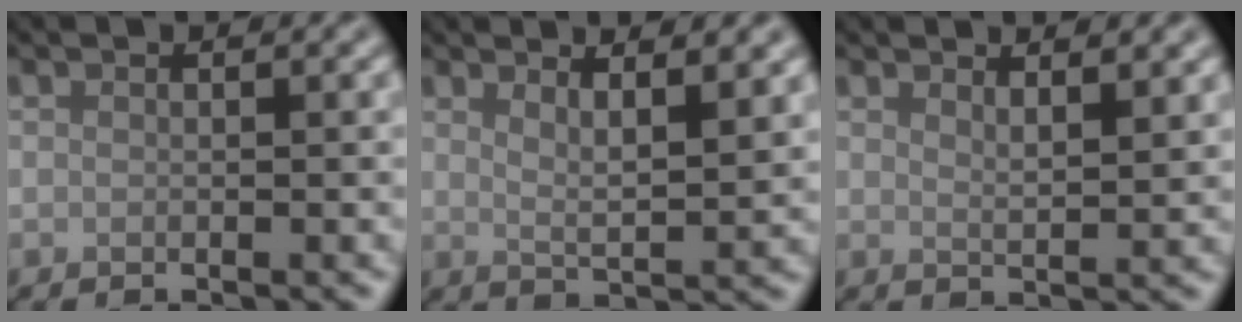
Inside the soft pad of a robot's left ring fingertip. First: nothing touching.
{"total": 4.1, "force": [2.5, 1.1, 3.0], "torque": [-0.038, -0.004, 0.042]}
{"total": 2.4, "force": [1.9, 0.7, 1.4], "torque": [-0.012, -0.001, 0.029]}